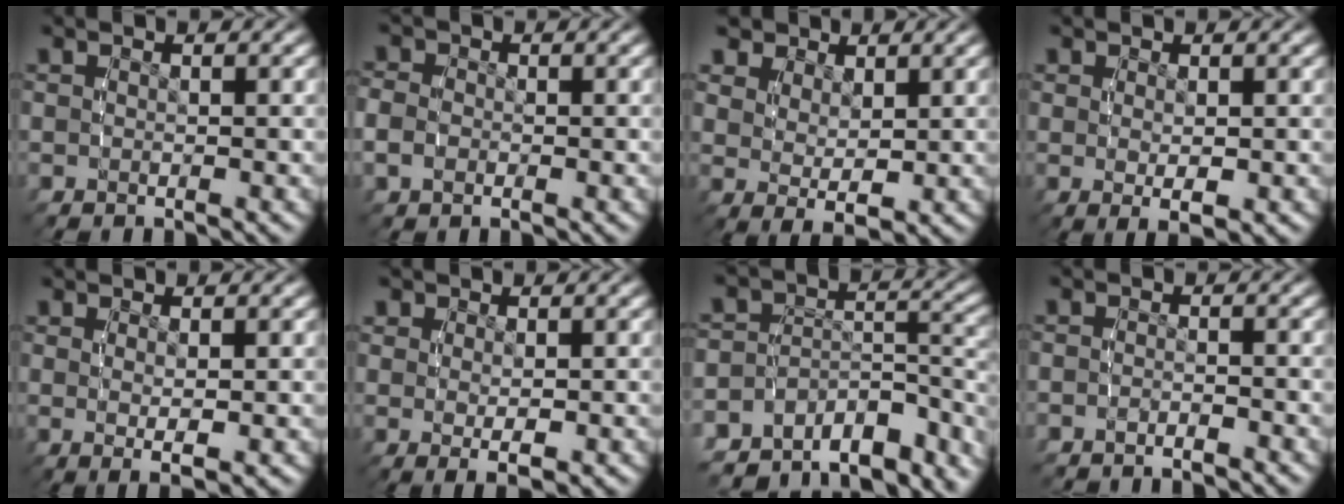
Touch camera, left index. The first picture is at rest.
{"total": 2.4, "force": [-0.5, 2.1, 1.1], "torque": [-0.029, -0.006, -0.007]}
{"total": 3.7, "force": [1.7, 1.9, 2.7], "torque": [-0.044, -0.017, 0.043]}
{"total": 1.9, "force": [-0.1, 0.2, 1.9], "torque": [-0.028, -0.016, 0.013]}
{"total": 2.3, "force": [-0.1, 0.1, 2.3], "torque": [-0.037, -0.015, 0.011]}
{"total": 2.1, "force": [0.1, 0.8, 2.0], "torque": [-0.034, -0.017, 0.016]}
{"total": 14.2, "force": [-10.3, 7.8, 6.1], "torque": [-0.090, -0.036, -0.154]}
{"total": 1.8, "force": [-1.7, 0.6, 0.0], "torque": [-0.007, -0.008, -0.028]}